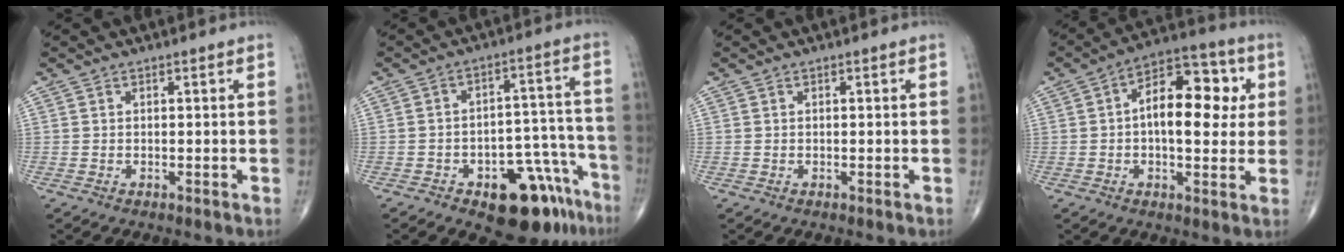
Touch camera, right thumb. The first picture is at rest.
{"total": 14.6, "force": [-8.6, 7.2, 9.3], "torque": [-0.075, 0.079, -0.113]}
{"total": 0.0}
{"total": 15.1, "force": [2.1, 7.9, 12.7], "torque": [-0.162, 0.022, 0.023]}